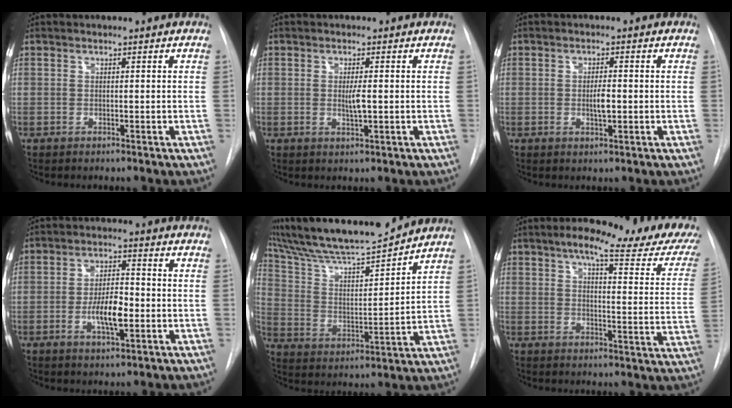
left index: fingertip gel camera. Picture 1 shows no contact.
{"total": 2.2, "force": [0.0, 0.2, 2.2], "torque": [-0.042, -0.004, 0.000]}
{"total": 2.6, "force": [-0.3, 0.7, 2.5], "torque": [-0.044, 0.000, -0.003]}
{"total": 6.6, "force": [-1.7, 2.0, 6.0], "torque": [-0.110, 0.002, -0.028]}
{"total": 15.5, "force": [14.2, 0.7, 6.3], "torque": [-0.115, -0.002, 0.249]}
{"total": 20.7, "force": [16.3, 3.1, 12.4], "torque": [-0.162, -0.029, 0.186]}